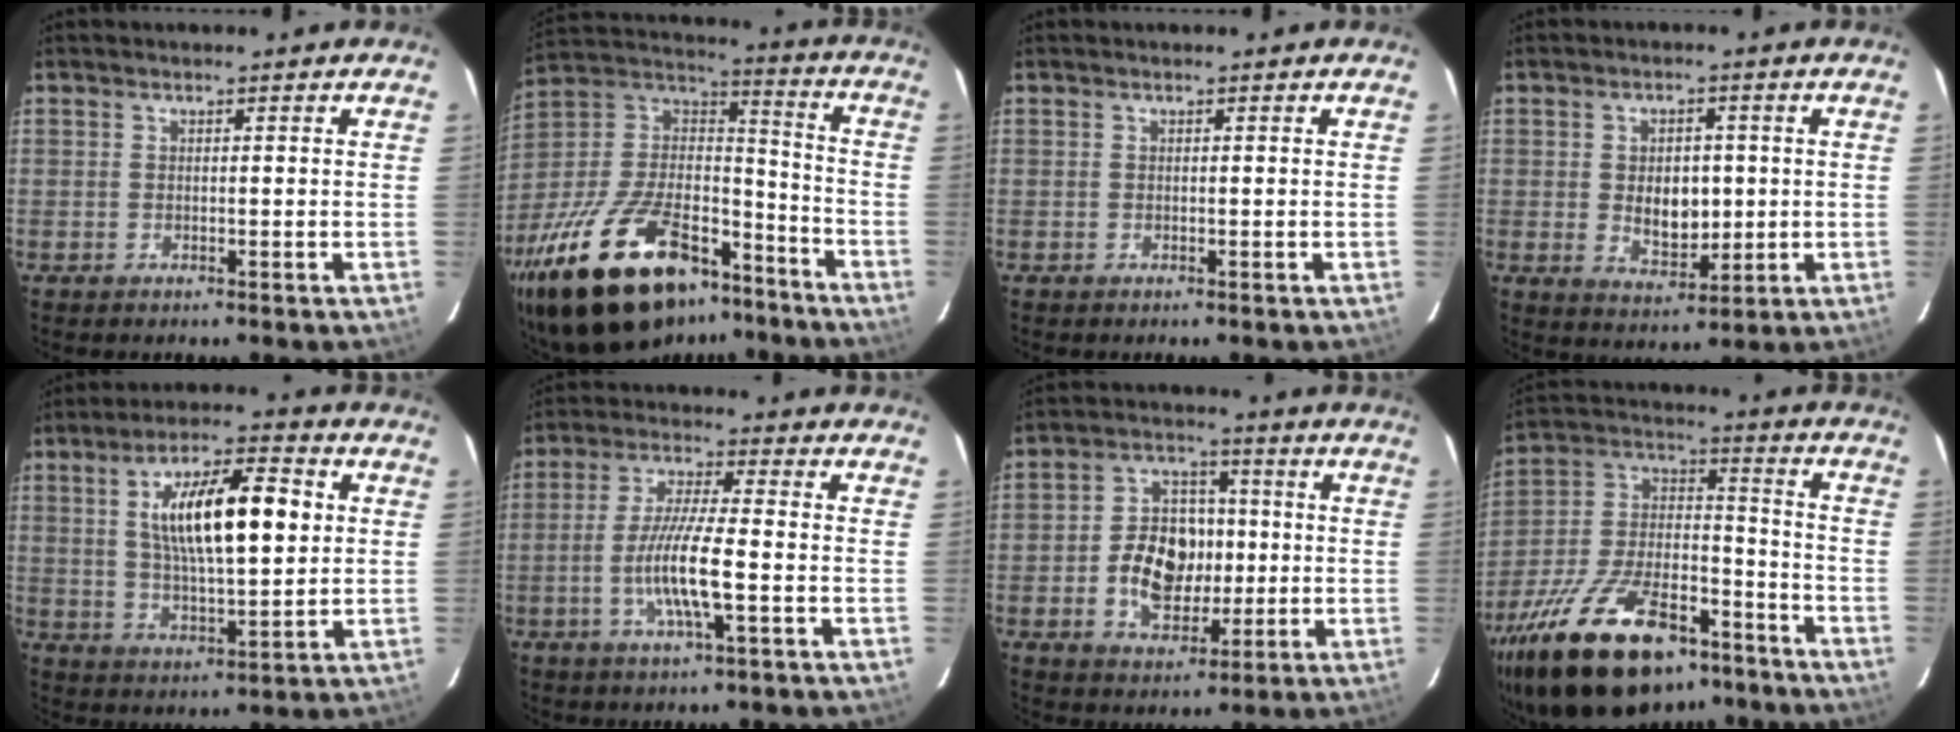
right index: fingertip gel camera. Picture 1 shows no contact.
{"total": 32.9, "force": [-22.1, 14.5, 19.6], "torque": [-0.390, -0.004, -0.345]}
{"total": 0.0}
{"total": 7.2, "force": [0.0, 4.7, 5.4], "torque": [-0.094, -0.003, 0.011]}
{"total": 15.7, "force": [3.5, 4.8, 14.5], "torque": [-0.246, 0.019, 0.062]}
{"total": 9.9, "force": [-2.8, 1.1, 9.5], "torque": [-0.185, -0.007, -0.052]}
{"total": 12.3, "force": [-1.5, 8.8, 8.5], "torque": [-0.172, 0.021, -0.015]}
{"total": 28.3, "force": [-18.8, 12.6, 17.1], "torque": [-0.334, -0.003, -0.296]}